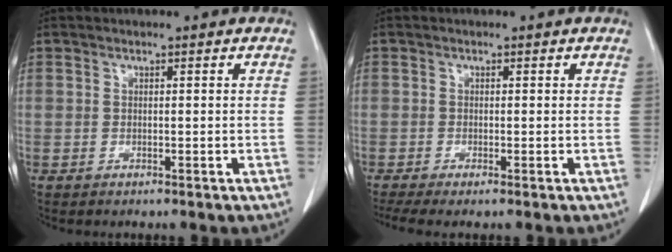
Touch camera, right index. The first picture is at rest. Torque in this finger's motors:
{"motor_torque": [0.35, -0.51, 0.07, 0.02]}